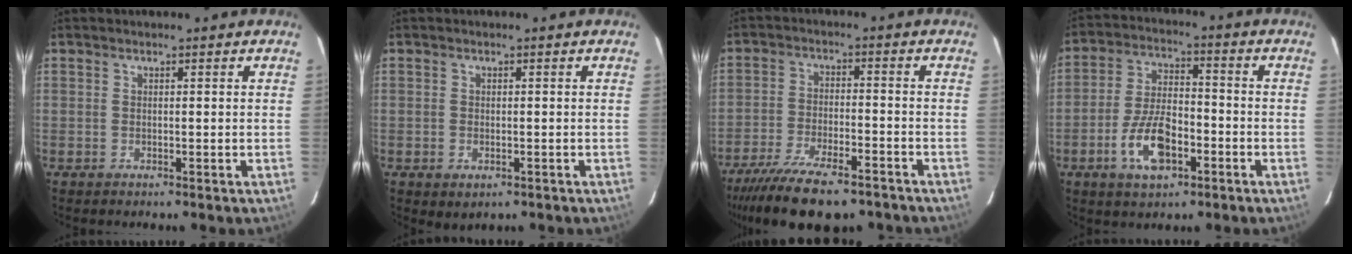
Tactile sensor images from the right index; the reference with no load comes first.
{"total": 2.4, "force": [-0.8, 1.7, 1.4], "torque": [-0.023, -0.005, -0.009]}
{"total": 16.8, "force": [-13.1, 5.1, 9.1], "torque": [-0.190, -0.034, -0.209]}
{"total": 11.0, "force": [-4.7, 5.3, 8.5], "torque": [-0.175, 0.004, -0.079]}